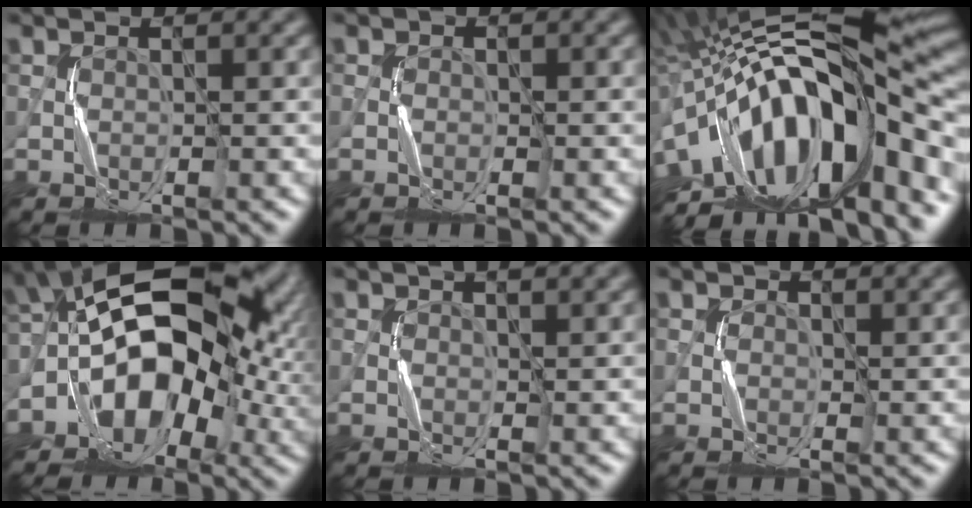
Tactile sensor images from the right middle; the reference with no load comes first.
{"total": 0.9, "force": [-0.2, 0.8, 0.4], "torque": [0.001, 0.001, -0.006]}
{"total": 18.0, "force": [-4.6, 6.8, 16.0], "torque": [-0.246, 0.019, -0.093]}
{"total": 14.4, "force": [-2.6, 9.3, 10.7], "torque": [-0.150, 0.014, -0.064]}
{"total": 2.0, "force": [1.4, 0.7, 1.3], "torque": [-0.016, 0.000, 0.020]}
{"total": 1.0, "force": [0.6, 0.8, 0.3], "torque": [-0.003, -0.002, 0.008]}